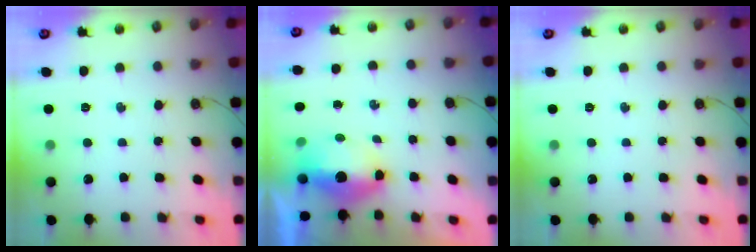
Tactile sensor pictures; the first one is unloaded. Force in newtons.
{"total": 7.1, "press": 7.0, "slide": 0.8}
{"total": 0.0}